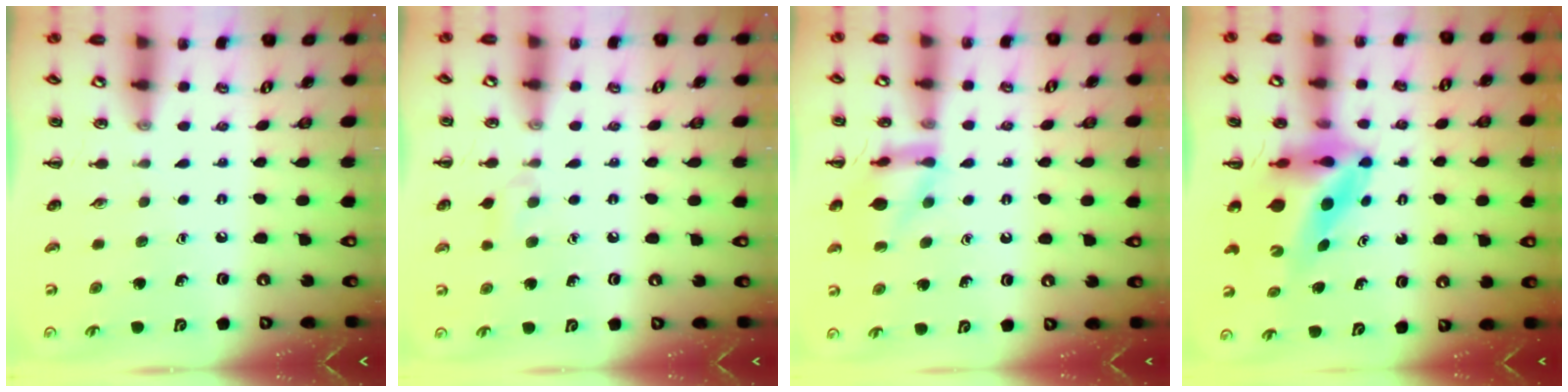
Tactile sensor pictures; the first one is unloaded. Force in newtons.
{"total": 5.0, "press": 4.7, "slide": 1.7}
{"total": 13.3, "press": 13.2, "slide": 1.2}
{"total": 9.5, "press": 9.0, "slide": 3.2}